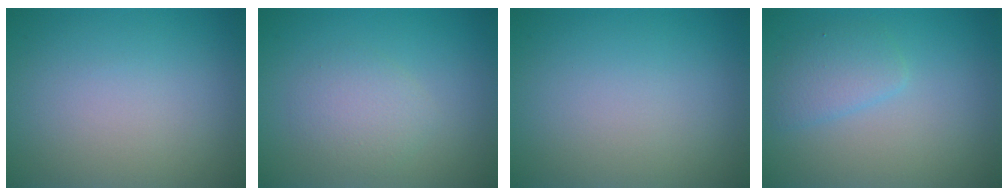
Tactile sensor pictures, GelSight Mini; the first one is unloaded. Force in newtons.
{"total": 2.3, "press": 2.3, "slide": 0.1}
{"total": 0.0}
{"total": 2.2, "press": 2.2, "slide": 0.1}